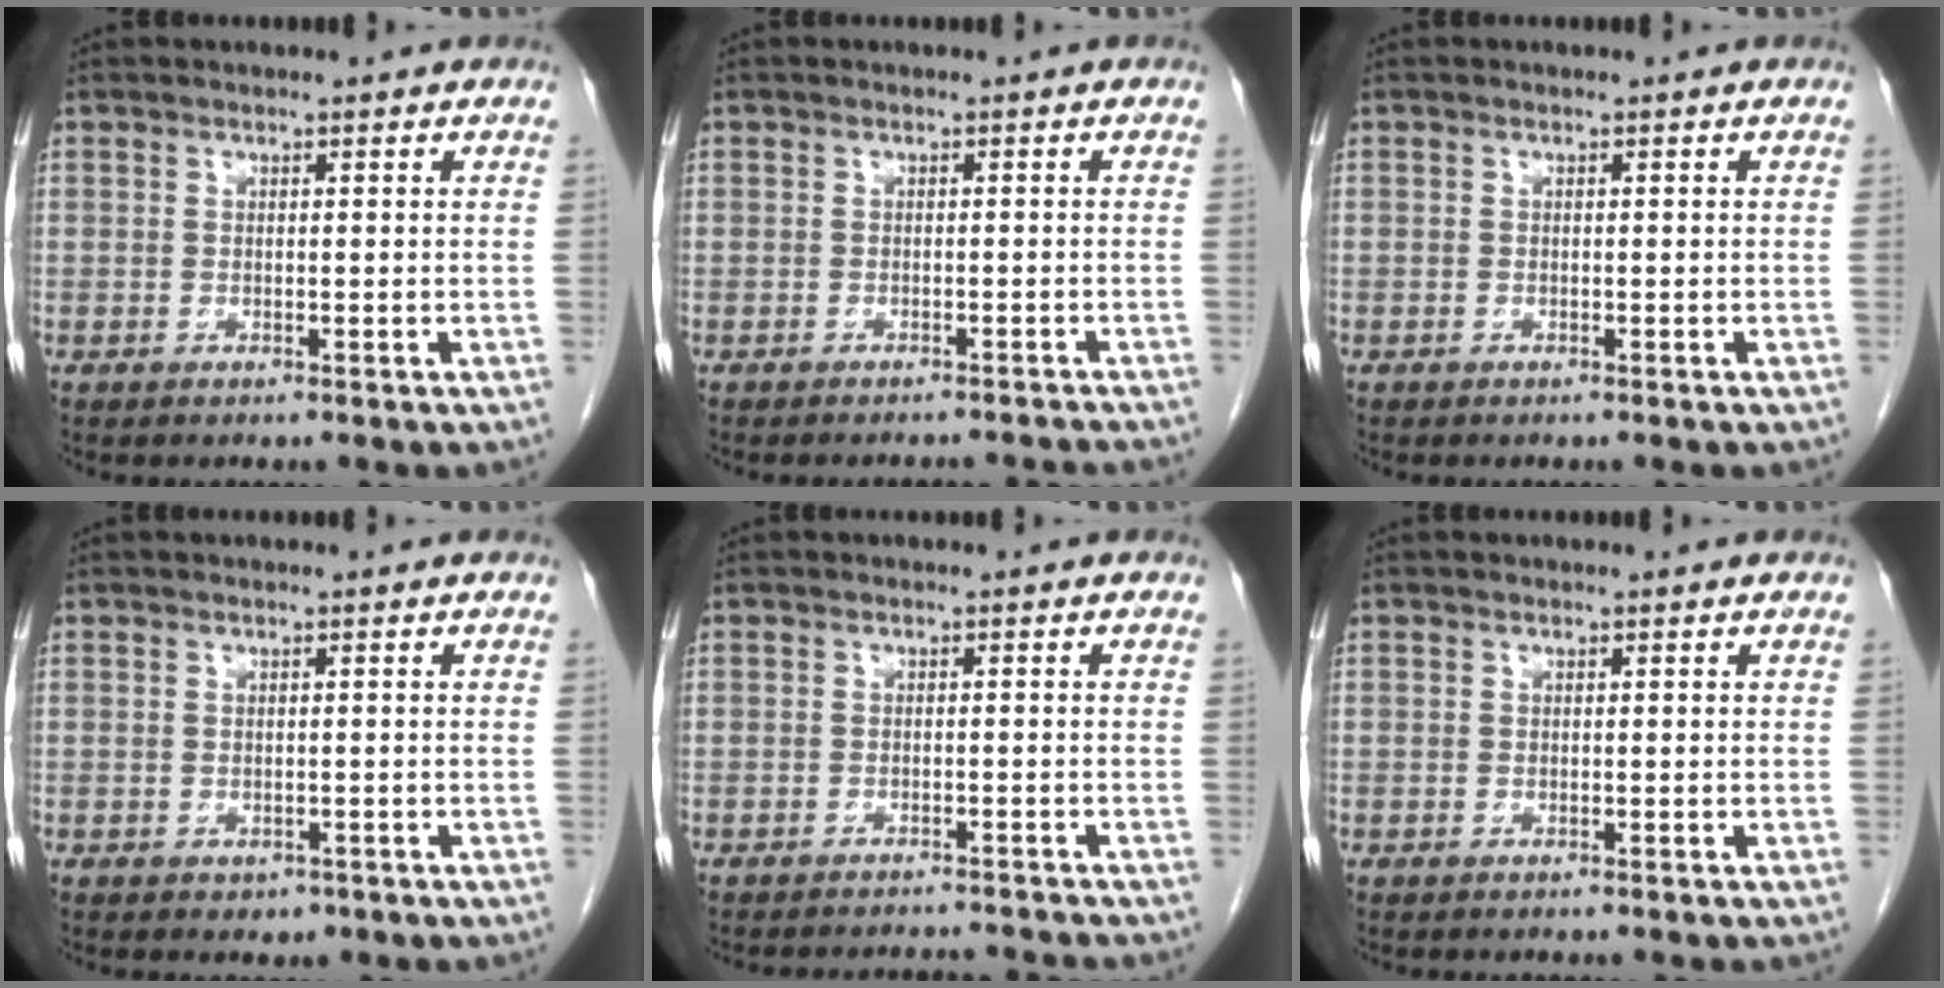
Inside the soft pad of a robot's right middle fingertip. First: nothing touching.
{"total": 5.5, "force": [-5.5, 0.5, 0.9], "torque": [-0.007, -0.005, -0.056]}
{"total": 0.0}
{"total": 0.9, "force": [-0.3, 0.8, 0.3], "torque": [-0.007, 0.001, 0.002]}
{"total": 6.1, "force": [-6.1, 0.2, 0.8], "torque": [-0.009, 0.002, -0.076]}
{"total": 0.0}